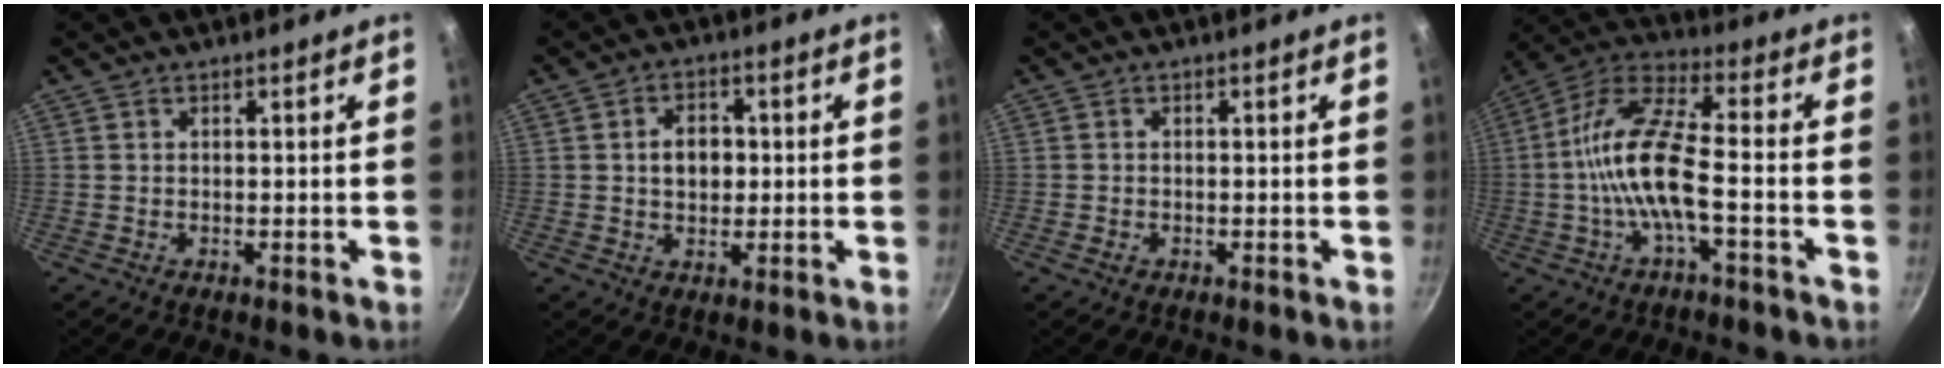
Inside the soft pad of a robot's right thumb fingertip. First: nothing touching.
{"total": 5.8, "force": [0.5, 4.3, 3.9], "torque": [-0.040, 0.008, 0.004]}
{"total": 1.0, "force": [-0.5, 0.8, 0.5], "torque": [-0.010, -0.001, -0.007]}
{"total": 13.6, "force": [-2.9, 4.2, 12.6], "torque": [-0.255, 0.038, -0.072]}